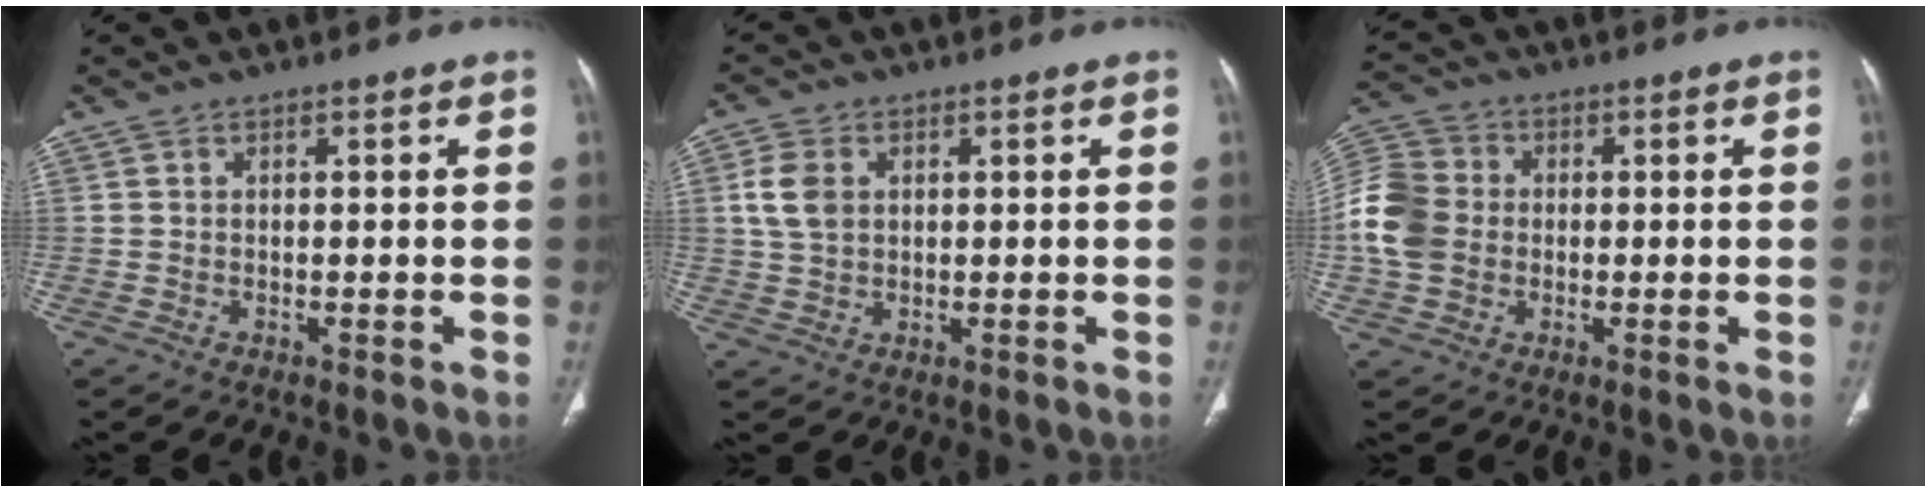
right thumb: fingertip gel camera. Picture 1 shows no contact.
{"total": 5.4, "force": [1.2, 4.0, 3.5], "torque": [-0.073, 0.004, 0.025]}
{"total": 10.6, "force": [-0.6, 8.7, 6.0], "torque": [-0.125, 0.024, -0.018]}